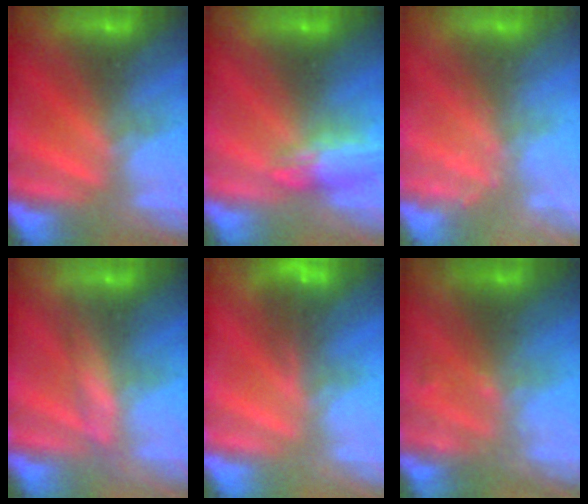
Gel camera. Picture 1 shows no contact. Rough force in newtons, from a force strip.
{"total": 2.4}
{"total": 2.4}
{"total": 2.4}
{"total": 4.5}
{"total": 2.0}